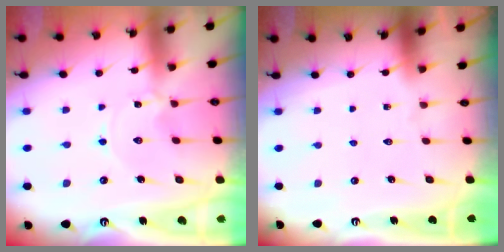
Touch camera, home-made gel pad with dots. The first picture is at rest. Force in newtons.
{"total": 0.0}